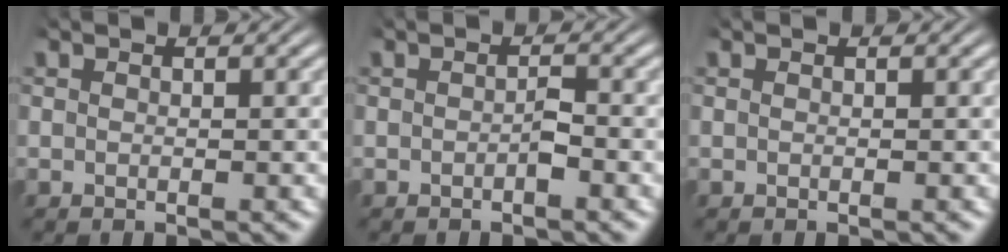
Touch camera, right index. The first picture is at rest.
{"total": 0.9, "force": [-0.7, -0.1, 0.6], "torque": [-0.009, -0.003, -0.009]}
{"total": 0.0}